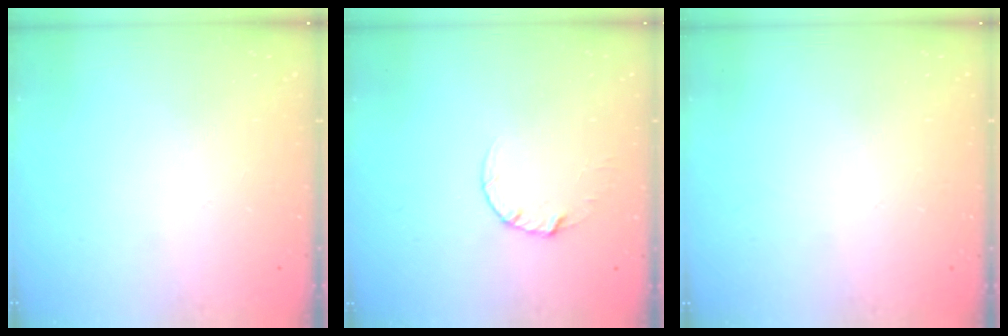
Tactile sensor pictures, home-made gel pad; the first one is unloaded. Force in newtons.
{"total": 2.7, "press": 2.7, "slide": 0.2}
{"total": 2.6, "press": 2.6, "slide": 0.2}